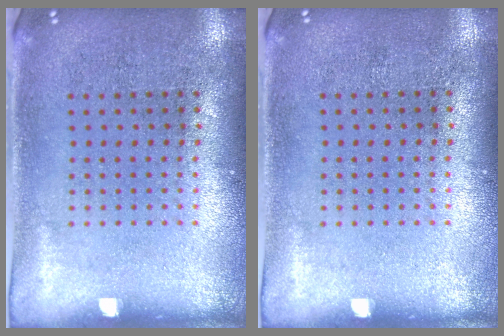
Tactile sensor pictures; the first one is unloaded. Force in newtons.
{"total": 0.0}